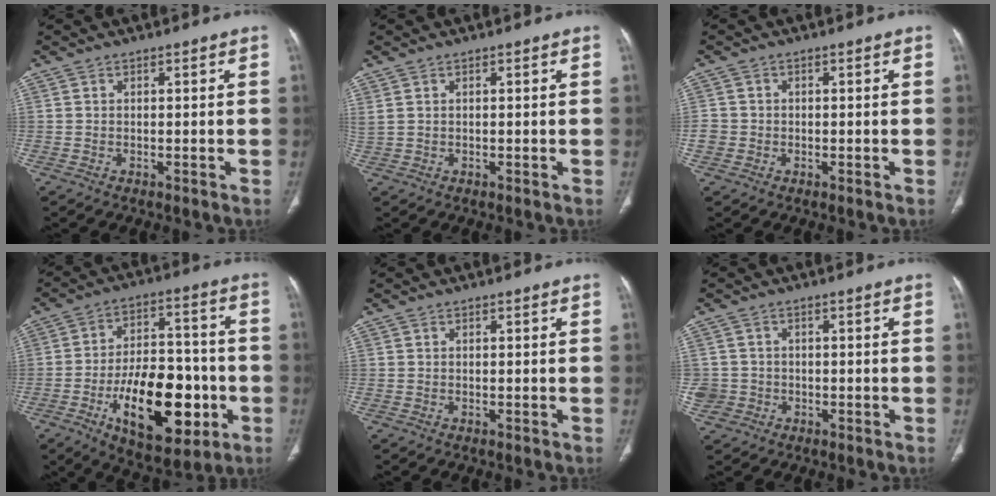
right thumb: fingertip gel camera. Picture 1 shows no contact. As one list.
[{"total": 1.3, "force": [0.6, 0.6, 0.9], "torque": [-0.034, 0.009, 0.020]}, {"total": 2.5, "force": [-0.6, 2.4, 0.6], "torque": [-0.002, 0.007, -0.014]}, {"total": 21.0, "force": [-6.8, 10.8, 16.7], "torque": [-0.224, 0.033, -0.094]}, {"total": 0.0}, {"total": 3.8, "force": [-1.0, 3.7, 0.3], "torque": [0.007, 0.014, -0.020]}]